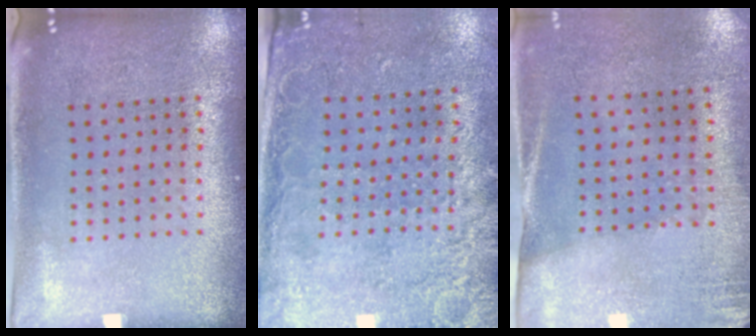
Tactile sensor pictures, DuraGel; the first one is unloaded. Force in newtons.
{"total": 2.5, "press": 1.9, "slide": 1.6}
{"total": 2.7, "press": 2.3, "slide": 1.3}